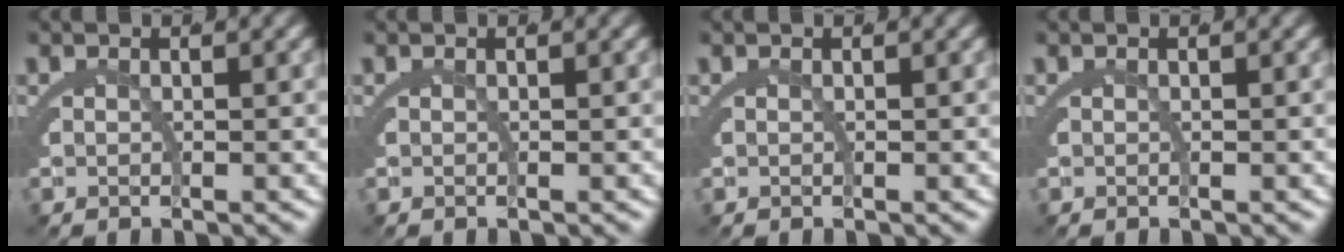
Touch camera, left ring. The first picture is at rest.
{"total": 0.0}
{"total": 0.0}
{"total": 0.0}